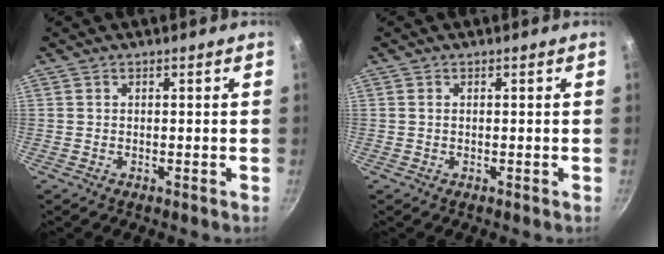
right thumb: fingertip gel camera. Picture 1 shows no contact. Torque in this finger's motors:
{"motor_torque": [0.21, 0.65, -0.16, -0.15, 0.03]}